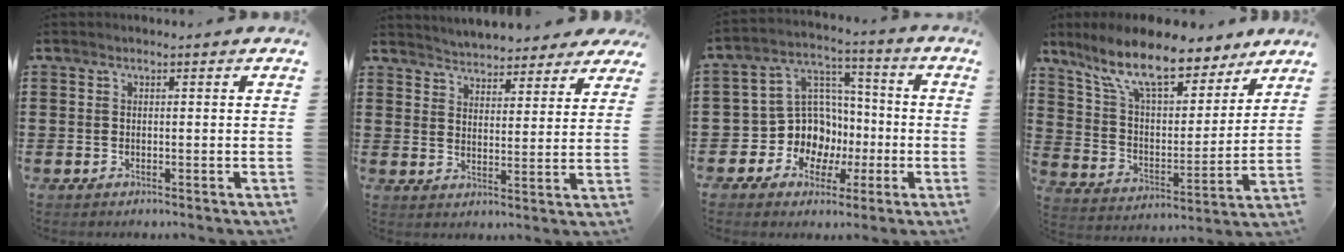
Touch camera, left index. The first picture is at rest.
{"total": 4.5, "force": [4.5, 0.4, 0.1], "torque": [-0.024, -0.021, 0.080]}
{"total": 10.6, "force": [-2.6, 9.7, 3.2], "torque": [-0.108, 0.008, -0.040]}
{"total": 12.2, "force": [9.8, 3.1, 6.7], "torque": [-0.158, -0.044, 0.172]}